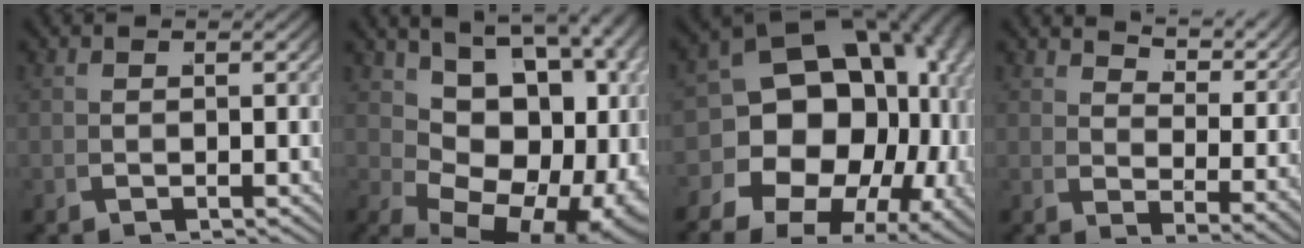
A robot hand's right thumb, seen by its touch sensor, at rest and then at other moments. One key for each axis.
{"total": 16.0, "fx": 0.0, "fy": 10.2, "fz": 12.4, "tx": -0.189, "ty": -0.027, "tz": 0.017}
{"total": 22.7, "fx": 1.2, "fy": 16.8, "fz": 15.3, "tx": -0.245, "ty": -0.019, "tz": 0.009}
{"total": 7.1, "fx": 4.7, "fy": 2.7, "fz": 4.6, "tx": -0.045, "ty": 0.006, "tz": 0.079}